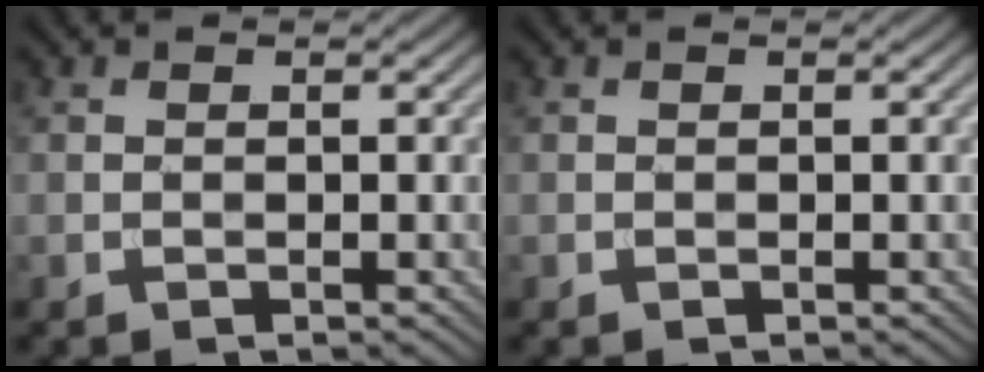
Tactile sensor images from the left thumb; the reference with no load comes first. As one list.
[{"total": 0.0}]